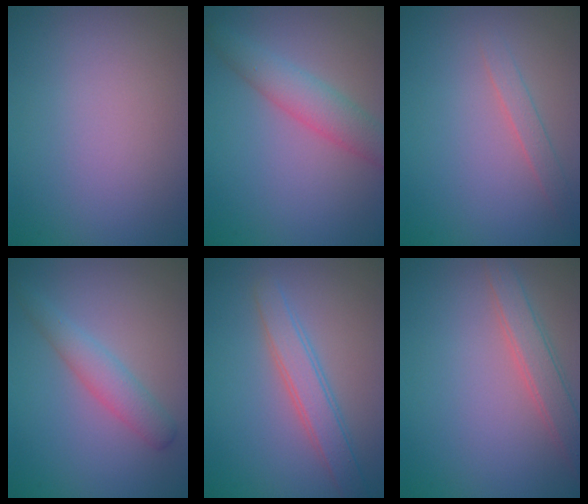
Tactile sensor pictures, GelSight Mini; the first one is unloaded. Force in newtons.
{"total": 3.7, "press": 3.7, "slide": 0.1}
{"total": 1.3, "press": 1.3, "slide": 0.1}
{"total": 2.8, "press": 2.7, "slide": 0.1}
{"total": 3.0, "press": 3.0, "slide": 0.1}
{"total": 2.9, "press": 2.9, "slide": 0.2}